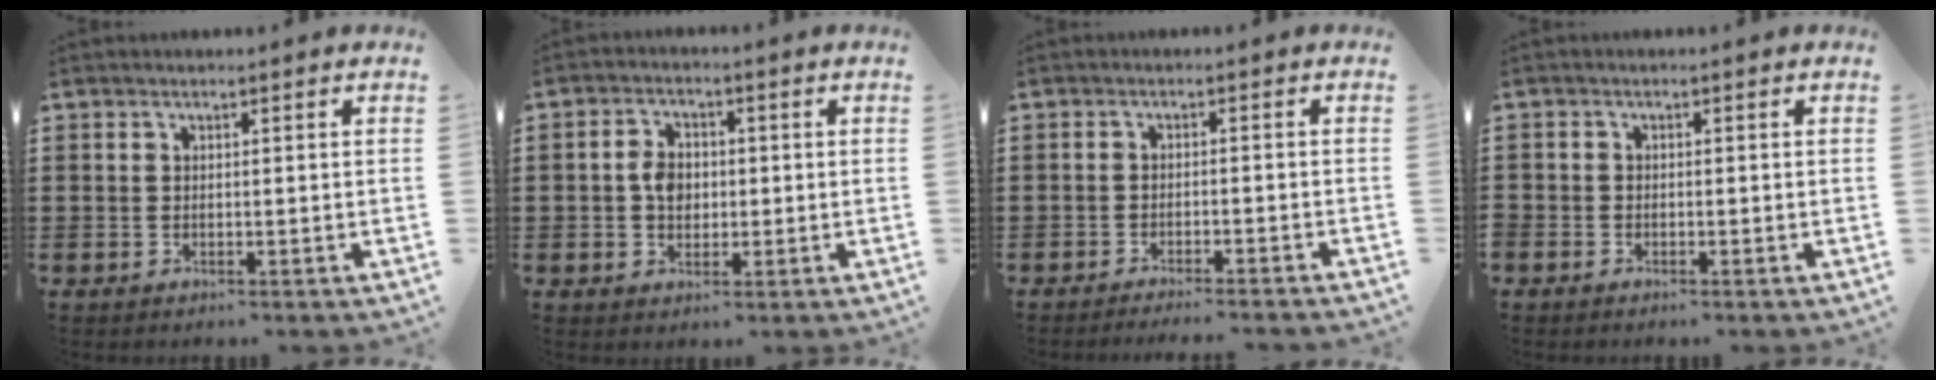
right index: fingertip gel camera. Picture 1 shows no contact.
{"total": 4.0, "force": [-0.2, 3.0, 2.7], "torque": [-0.064, 0.007, -0.008]}
{"total": 2.1, "force": [-2.0, -0.6, 0.4], "torque": [-0.009, -0.002, -0.039]}
{"total": 0.7, "force": [-0.6, 0.4, 0.1], "torque": [-0.002, -0.001, -0.013]}